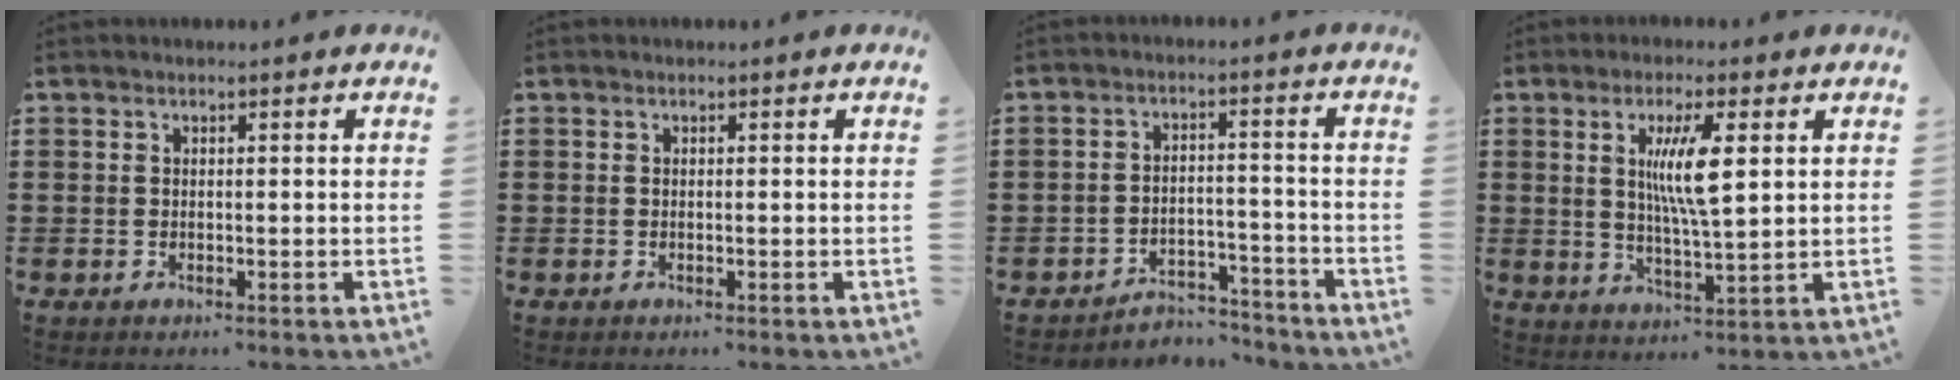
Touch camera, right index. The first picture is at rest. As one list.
[{"total": 0.0}, {"total": 4.2, "force": [-4.0, 1.1, 0.6], "torque": [-0.013, 0.010, -0.081]}, {"total": 7.7, "force": [1.9, 1.4, 7.3], "torque": [-0.150, 0.000, 0.027]}]